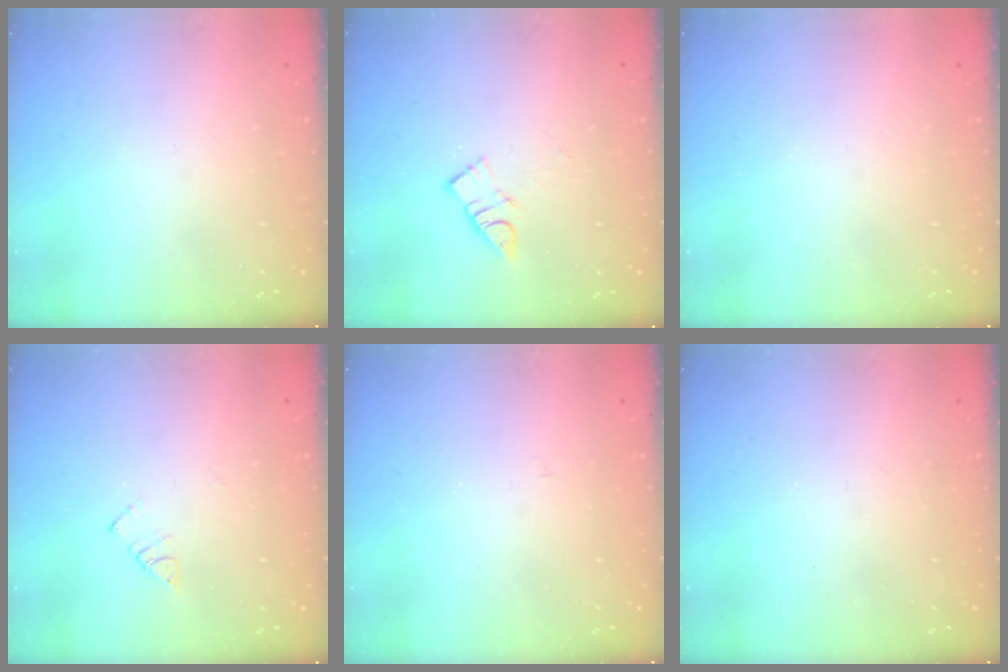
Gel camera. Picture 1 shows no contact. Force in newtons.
{"total": 5.9, "press": 5.9, "slide": 0.1}
{"total": 0.0}
{"total": 4.0, "press": 4.0, "slide": 0.4}
{"total": 2.7, "press": 2.7, "slide": 0.3}
{"total": 2.5, "press": 2.4, "slide": 0.4}